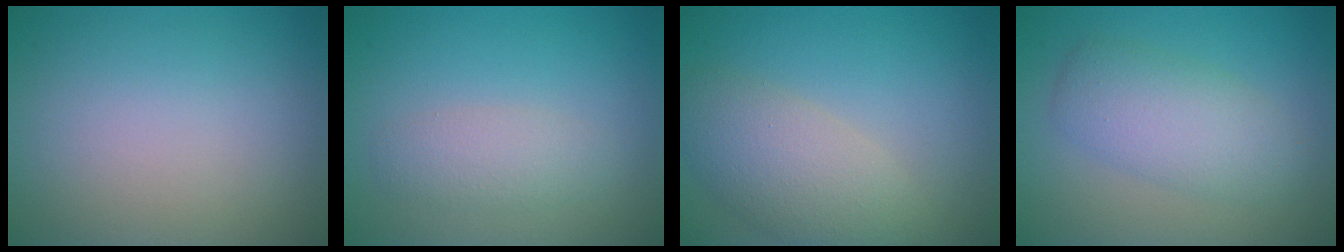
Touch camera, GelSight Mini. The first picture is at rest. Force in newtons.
{"total": 2.3, "press": 2.3, "slide": 0.1}
{"total": 5.2, "press": 5.2, "slide": 0.3}
{"total": 4.3, "press": 4.3, "slide": 0.2}